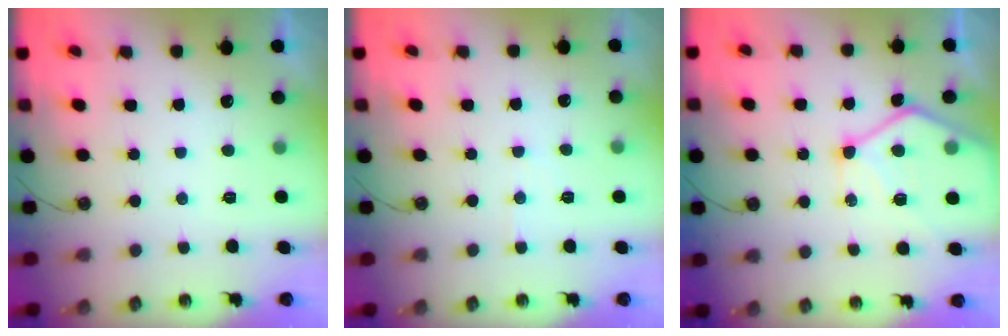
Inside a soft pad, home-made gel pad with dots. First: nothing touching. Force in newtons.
{"total": 3.6, "press": 3.6, "slide": 0.5}
{"total": 13.3, "press": 13.2, "slide": 1.1}